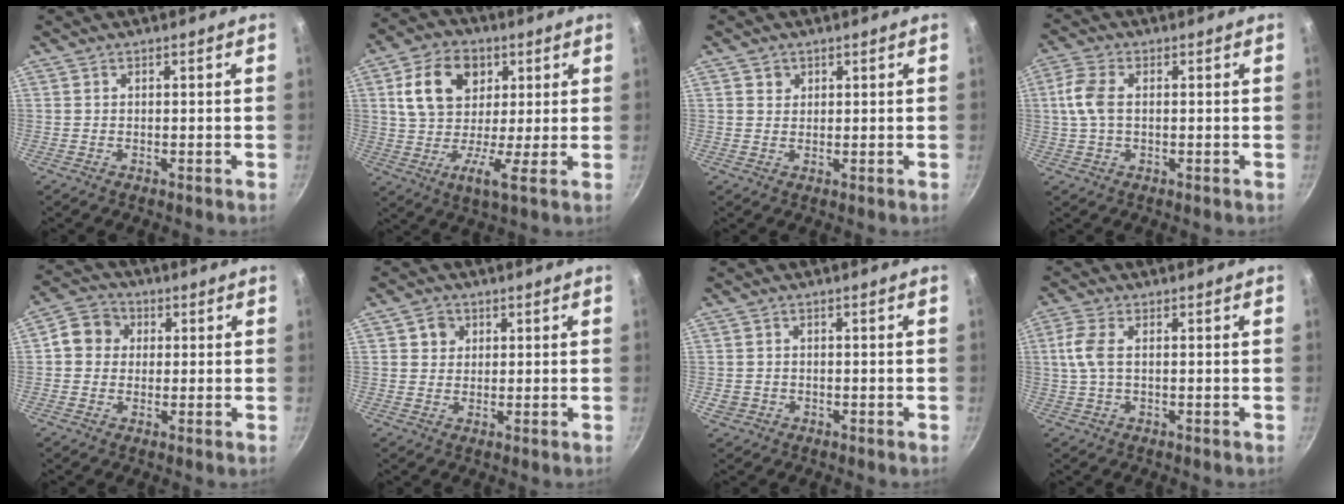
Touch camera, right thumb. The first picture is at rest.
{"total": 13.3, "force": [4.1, 8.7, 9.1], "torque": [-0.143, 0.006, 0.052]}
{"total": 1.9, "force": [0.8, 1.7, 0.3], "torque": [0.005, 0.001, 0.010]}
{"total": 6.1, "force": [0.5, 3.6, 4.9], "torque": [-0.108, 0.010, 0.005]}
{"total": 6.7, "force": [1.0, 6.0, 2.8], "torque": [-0.020, 0.013, -0.001]}
{"total": 3.3, "force": [1.1, 3.0, 0.9], "torque": [0.006, 0.002, 0.015]}
{"total": 2.6, "force": [-0.7, 2.2, 1.0], "torque": [-0.017, 0.006, -0.007]}
{"total": 5.1, "force": [0.6, 2.4, 4.5], "torque": [-0.105, 0.008, 0.008]}